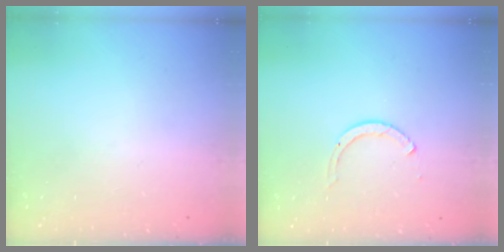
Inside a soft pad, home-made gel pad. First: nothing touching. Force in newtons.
{"total": 2.6, "press": 2.6, "slide": 0.3}